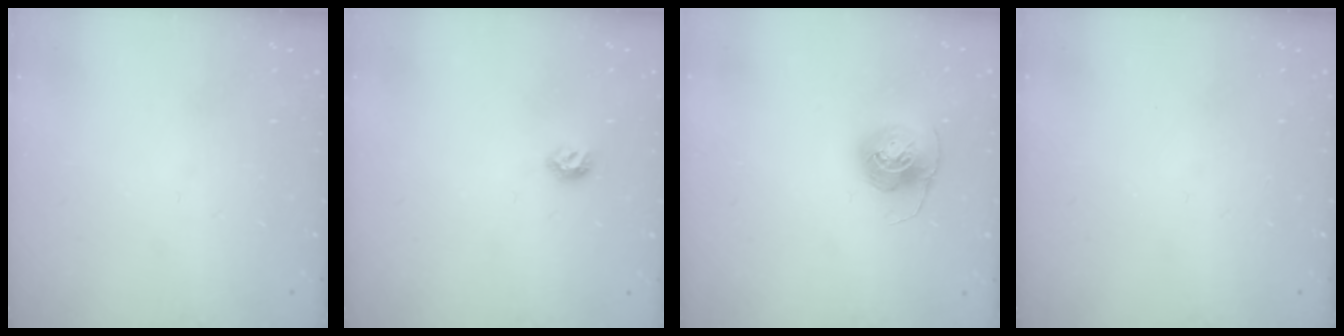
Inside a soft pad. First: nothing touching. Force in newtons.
{"total": 5.5, "press": 5.4, "slide": 1.2}
{"total": 7.1, "press": 7.1, "slide": 0.5}
{"total": 0.0}